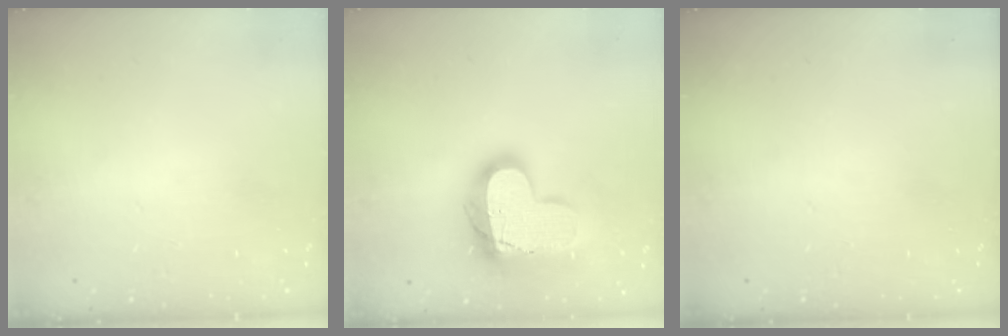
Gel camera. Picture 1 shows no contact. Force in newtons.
{"total": 17.8, "press": 17.8, "slide": 1.5}
{"total": 0.0}